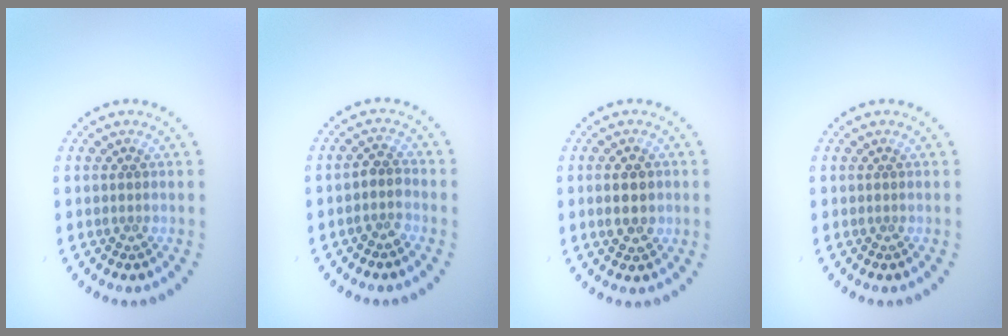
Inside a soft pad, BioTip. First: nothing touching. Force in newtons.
{"total": 1.8, "press": 1.5, "slide": 1.0}
{"total": 3.5, "press": 3.5, "slide": 0.2}
{"total": 0.0}